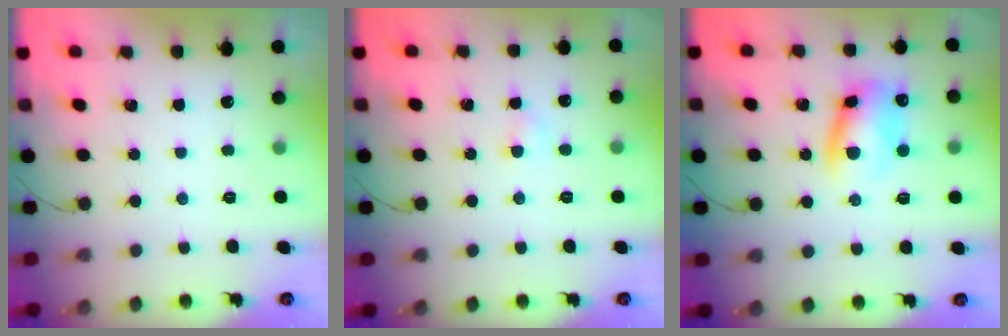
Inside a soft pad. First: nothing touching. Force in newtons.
{"total": 2.7, "press": 2.4, "slide": 1.1}
{"total": 11.4, "press": 11.2, "slide": 2.1}